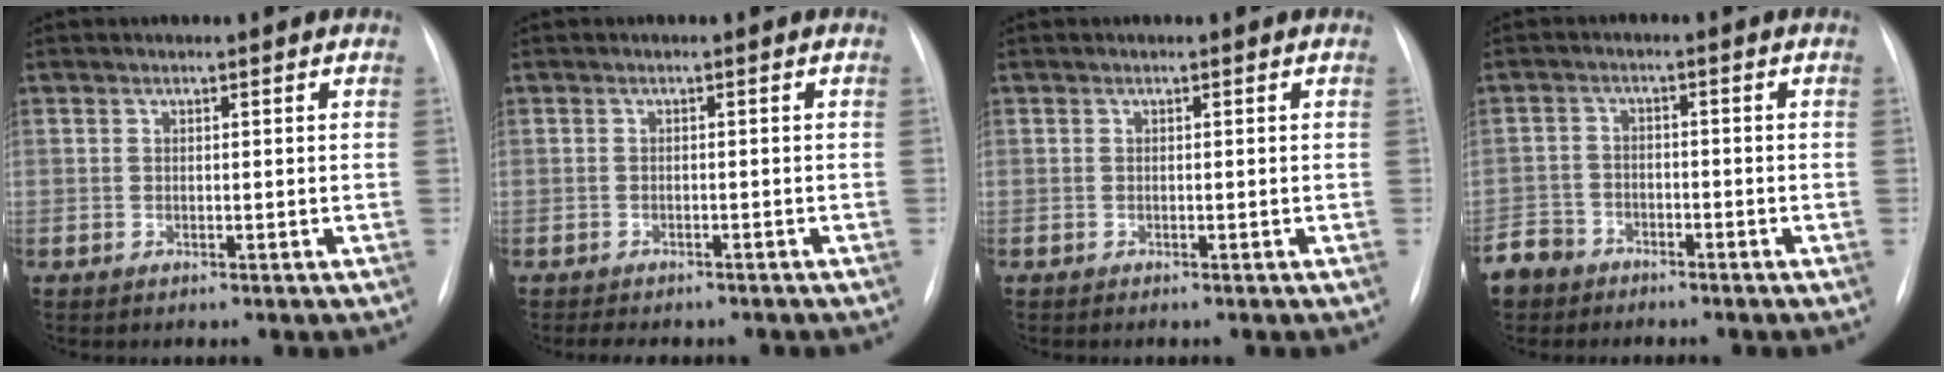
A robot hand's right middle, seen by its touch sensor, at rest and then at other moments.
{"total": 5.2, "force": [-4.3, 1.9, 2.1], "torque": [-0.031, -0.004, -0.051]}
{"total": 0.0}
{"total": 6.3, "force": [-4.9, 4.0, 0.3], "torque": [-0.011, -0.002, -0.094]}